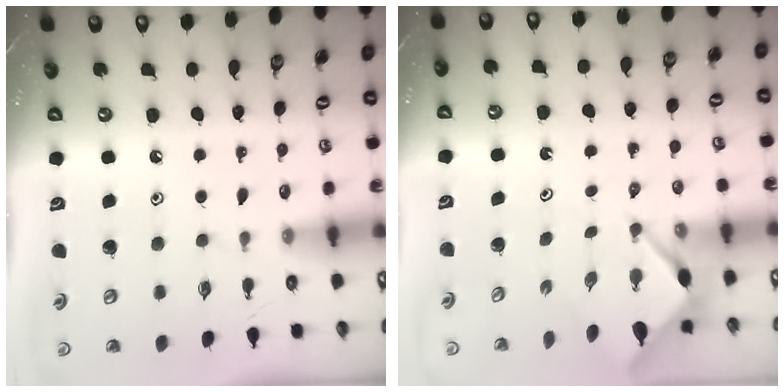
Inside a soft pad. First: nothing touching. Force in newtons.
{"total": 2.9, "press": 2.8, "slide": 0.3}